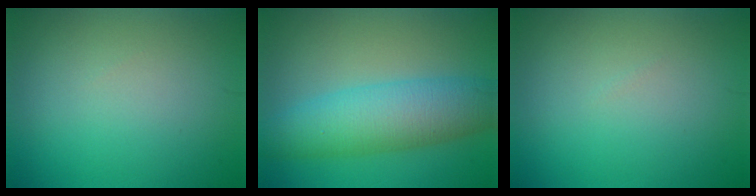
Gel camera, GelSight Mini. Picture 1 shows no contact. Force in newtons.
{"total": 6.6, "press": 6.6, "slide": 0.1}
{"total": 0.0}